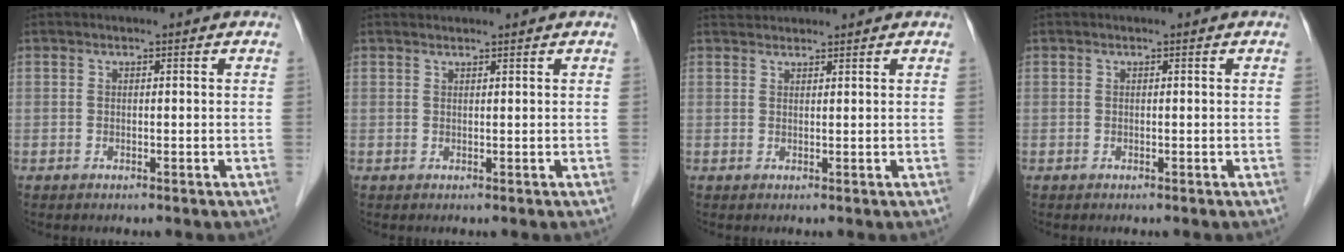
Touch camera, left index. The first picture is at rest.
{"total": 1.8, "force": [1.7, 0.1, 0.3], "torque": [-0.006, 0.018, 0.027]}
{"total": 2.0, "force": [2.0, 0.3, -0.1], "torque": [-0.006, 0.021, 0.040]}
{"total": 0.0}